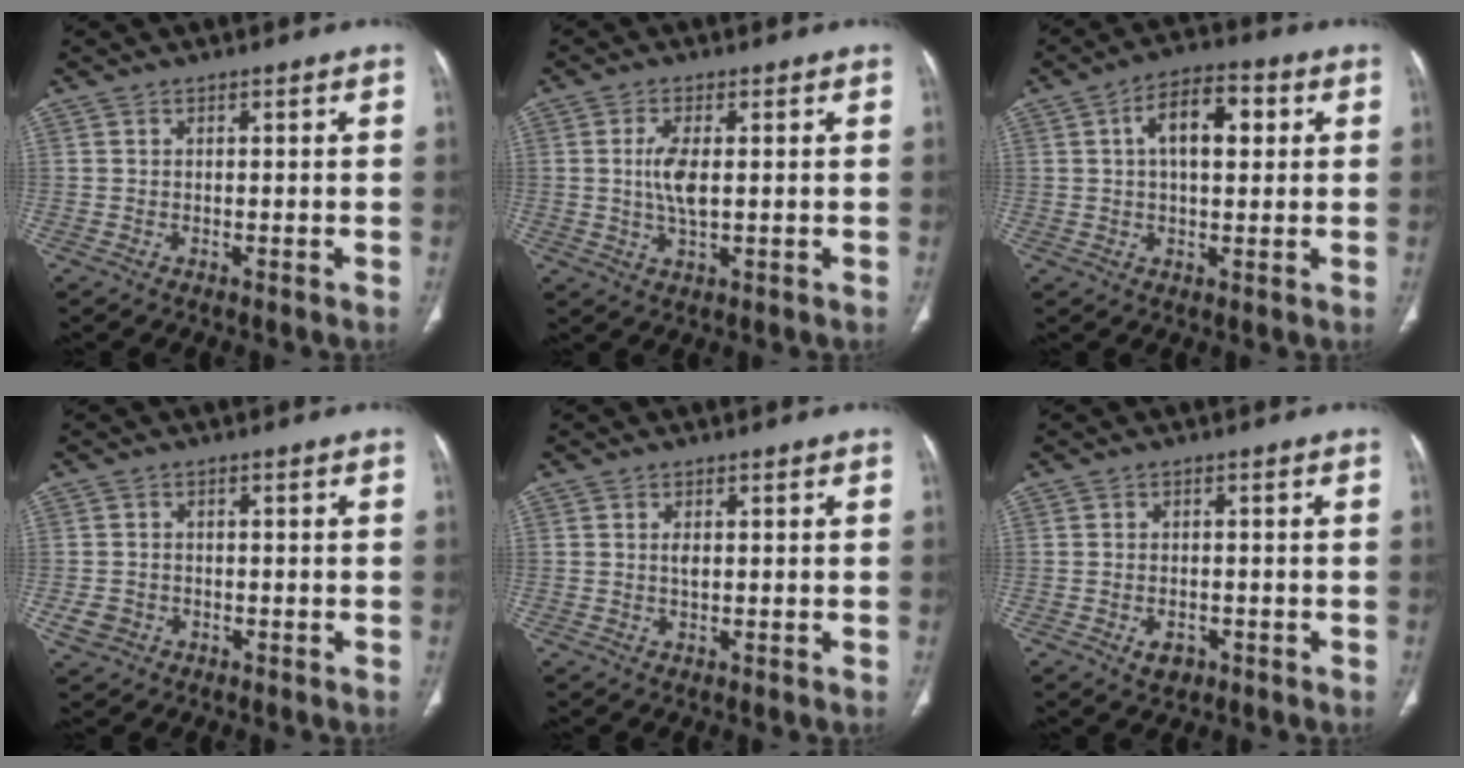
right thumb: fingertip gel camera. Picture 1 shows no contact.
{"total": 5.3, "force": [0.5, 2.1, 4.9], "torque": [-0.106, -0.005, 0.011]}
{"total": 9.9, "force": [2.4, 5.1, 8.1], "torque": [-0.119, 0.017, 0.032]}
{"total": 3.3, "force": [-1.1, 2.9, 1.2], "torque": [-0.021, 0.008, -0.015]}
{"total": 1.3, "force": [0.2, 0.6, 1.1], "torque": [-0.019, -0.001, 0.006]}
{"total": 3.1, "force": [-1.4, 2.1, 1.8], "torque": [-0.026, 0.005, -0.016]}